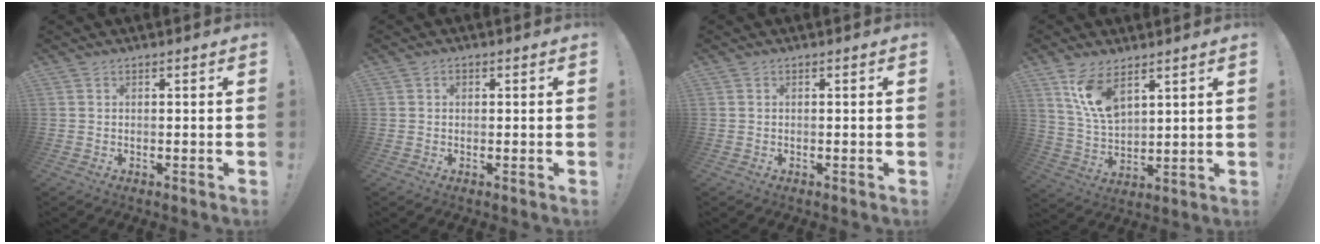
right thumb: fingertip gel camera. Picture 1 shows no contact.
{"total": 1.0, "force": [0.1, 0.9, 0.4], "torque": [0.000, 0.000, 0.000]}
{"total": 0.0}
{"total": 11.0, "force": [7.0, 5.2, 6.7], "torque": [-0.128, -0.034, 0.132]}